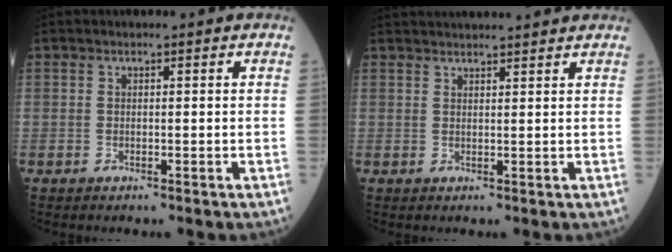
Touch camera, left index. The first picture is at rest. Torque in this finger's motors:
{"motor_torque": [0.54, -1.60, 0.09, 0.05]}